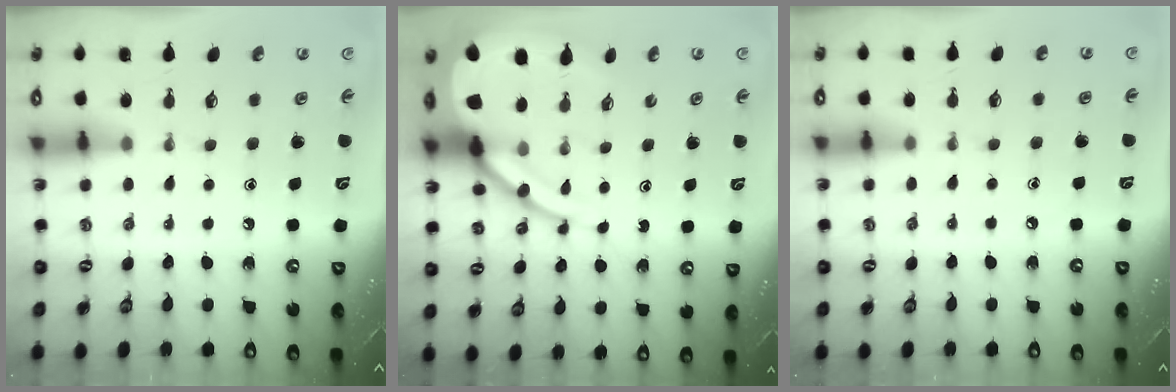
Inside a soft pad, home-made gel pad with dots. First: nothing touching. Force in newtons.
{"total": 12.5, "press": 12.4, "slide": 1.4}
{"total": 2.2, "press": 2.2, "slide": 0.3}